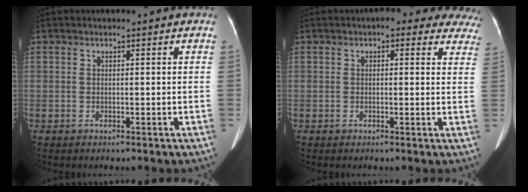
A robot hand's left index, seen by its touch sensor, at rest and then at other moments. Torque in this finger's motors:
{"motor_torque": [0.07, -0.09, 0.00, 0.00]}